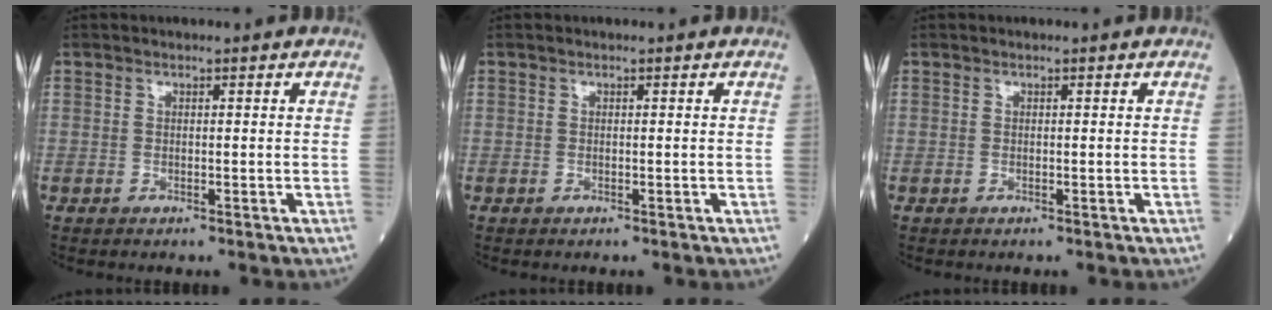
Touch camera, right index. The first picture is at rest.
{"total": 0.0}
{"total": 0.0}